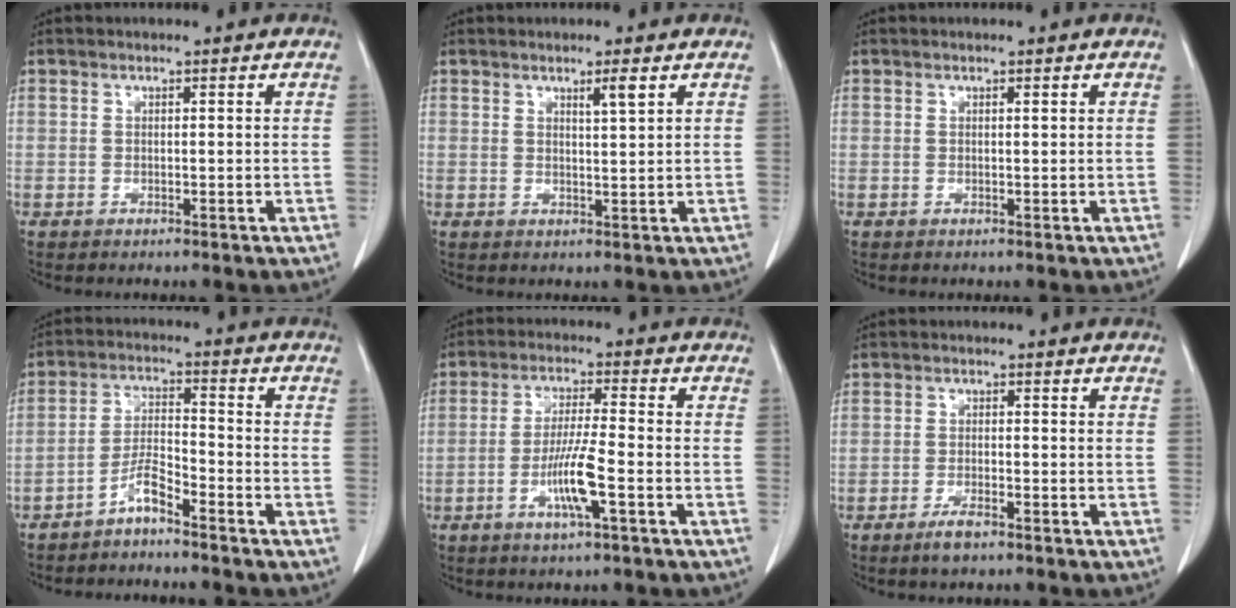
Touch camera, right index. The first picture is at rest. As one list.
[{"total": 2.1, "force": [1.3, -0.2, 1.7], "torque": [-0.032, -0.004, 0.023]}, {"total": 0.0}, {"total": 4.3, "force": [-3.5, 0.3, 2.4], "torque": [-0.050, 0.001, -0.070]}, {"total": 7.3, "force": [-2.7, 0.0, 6.8], "torque": [-0.132, -0.006, -0.051]}, {"total": 2.7, "force": [-1.9, 0.5, 1.8], "torque": [-0.036, -0.001, -0.034]}]